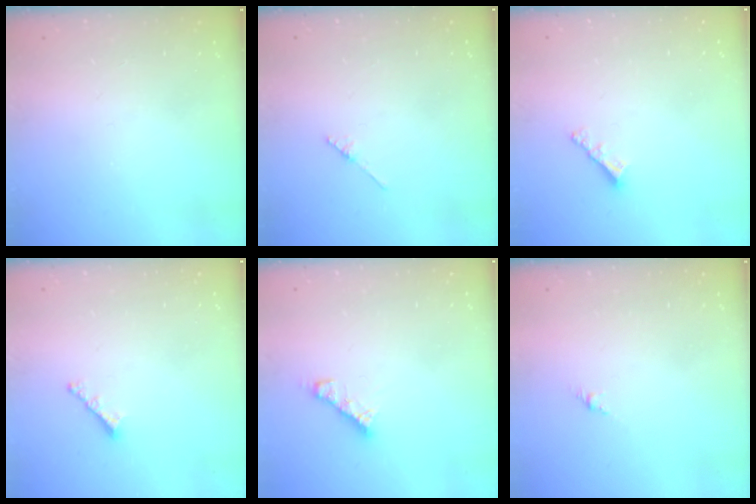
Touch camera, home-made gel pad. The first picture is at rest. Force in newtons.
{"total": 2.1, "press": 2.1, "slide": 0.1}
{"total": 2.9, "press": 2.9, "slide": 0.3}
{"total": 2.2, "press": 2.2, "slide": 0.5}
{"total": 4.8, "press": 4.8, "slide": 0.3}
{"total": 1.5, "press": 1.4, "slide": 0.6}